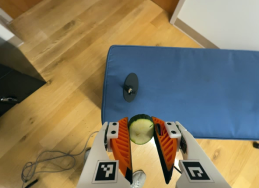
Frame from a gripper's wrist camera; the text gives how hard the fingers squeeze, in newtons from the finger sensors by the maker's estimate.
{"total": 9.4, "left": 9.1, "right": 9.7}